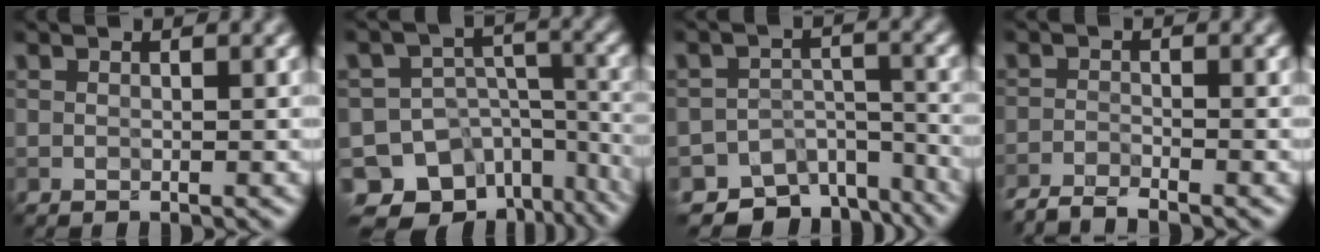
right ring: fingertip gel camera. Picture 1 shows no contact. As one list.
[{"total": 17.2, "force": [-11.1, 12.1, 5.3], "torque": [-0.092, -0.032, -0.133]}, {"total": 8.2, "force": [-6.3, 4.9, 1.6], "torque": [0.004, -0.004, -0.077]}, {"total": 2.9, "force": [-2.8, 0.2, 0.9], "torque": [-0.024, -0.002, -0.061]}]